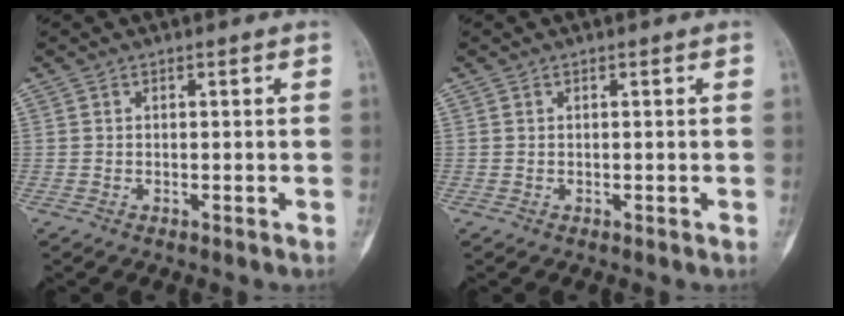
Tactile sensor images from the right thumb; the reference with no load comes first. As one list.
[{"total": 0.0}]